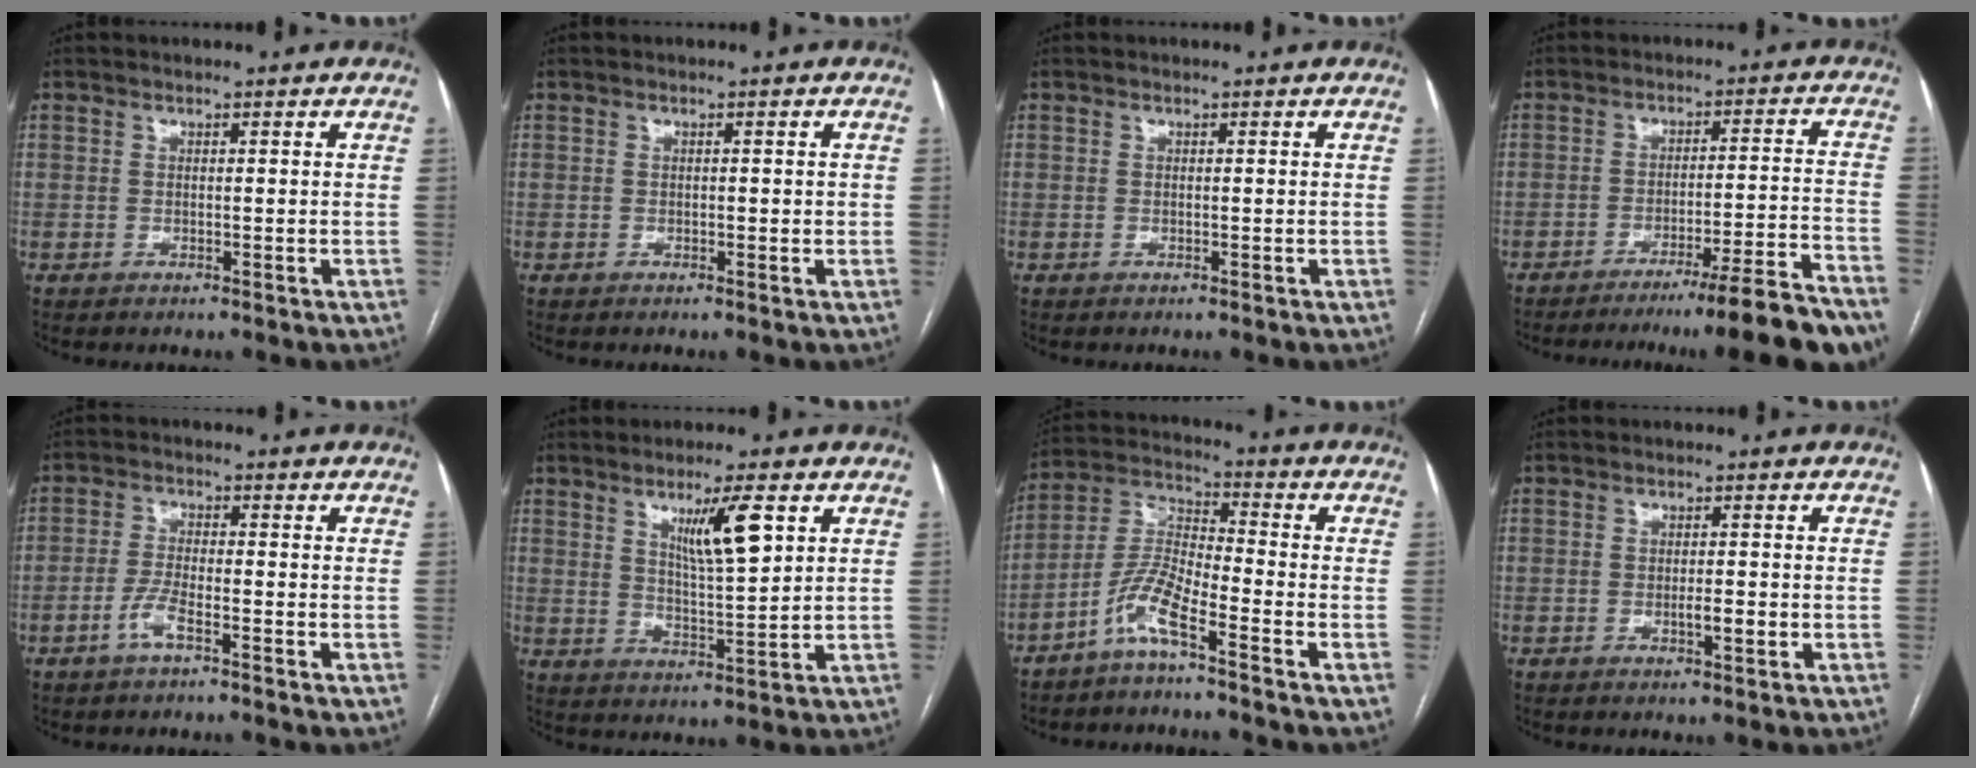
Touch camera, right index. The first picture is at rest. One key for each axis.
{"total": 1.0, "fx": -0.1, "fy": 0.3, "fz": 1.0, "tx": -0.014, "ty": 0.000, "tz": 0.002}
{"total": 0.0}
{"total": 16.3, "fx": -13.8, "fy": -1.6, "fz": 8.5, "tx": -0.063, "ty": -0.002, "tz": -0.196}
{"total": 3.6, "fx": -2.2, "fy": 0.5, "fz": 2.8, "tx": -0.061, "ty": -0.001, "tz": -0.047}
{"total": 7.7, "fx": 3.5, "fy": 0.5, "fz": 6.9, "tx": -0.120, "ty": -0.007, "tz": 0.063}
{"total": 7.3, "fx": -5.0, "fy": 0.4, "fz": 5.4, "tx": -0.125, "ty": -0.003, "tz": -0.108}
{"total": 2.3, "fx": -0.7, "fy": 0.3, "fz": 2.1, "tx": -0.037, "ty": -0.001, "tz": -0.009}